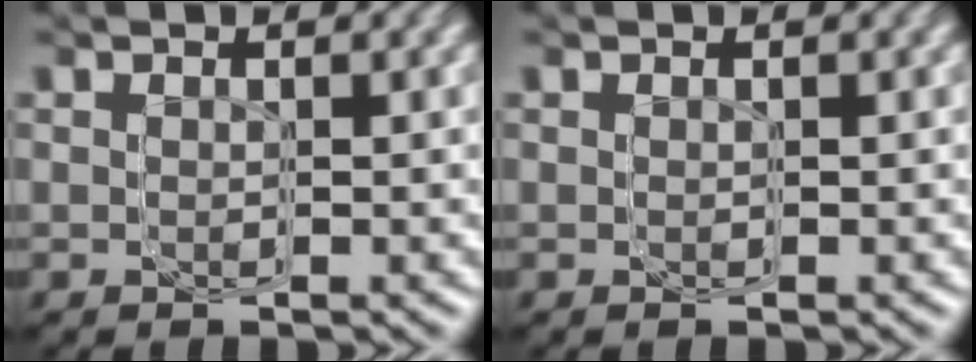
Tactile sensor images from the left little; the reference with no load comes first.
{"total": 0.0}